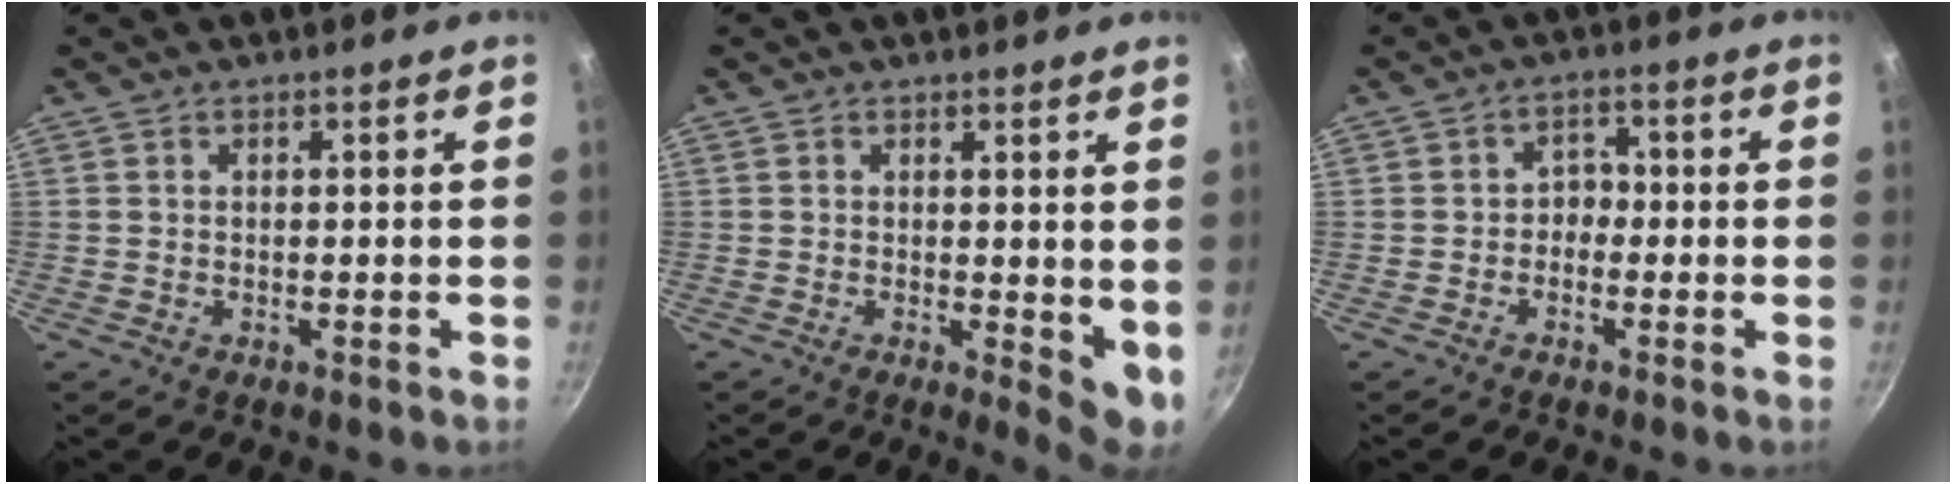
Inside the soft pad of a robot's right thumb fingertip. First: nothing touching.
{"total": 5.4, "force": [0.9, 2.1, 4.9], "torque": [-0.060, -0.008, 0.014]}
{"total": 3.0, "force": [-0.9, 2.4, 1.4], "torque": [0.003, 0.017, -0.022]}